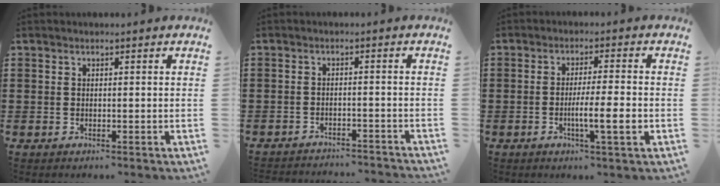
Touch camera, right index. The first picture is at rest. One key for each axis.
{"total": 2.4, "fx": -2.4, "fy": -0.1, "fz": 0.1, "tx": -0.006, "ty": 0.000, "tz": -0.052}
{"total": 6.3, "fx": -1.8, "fy": 0.4, "fz": 6.0, "tx": -0.099, "ty": -0.008, "tz": -0.030}